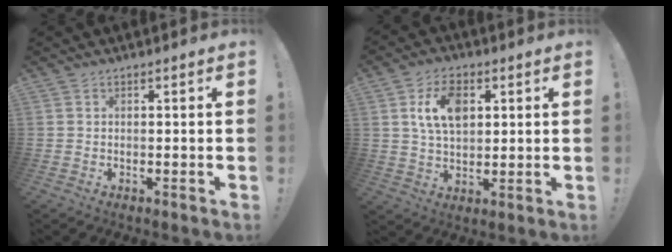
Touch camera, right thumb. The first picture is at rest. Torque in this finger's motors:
{"motor_torque": [0.17, 0.19, 0.15, 0.07, 0.01]}